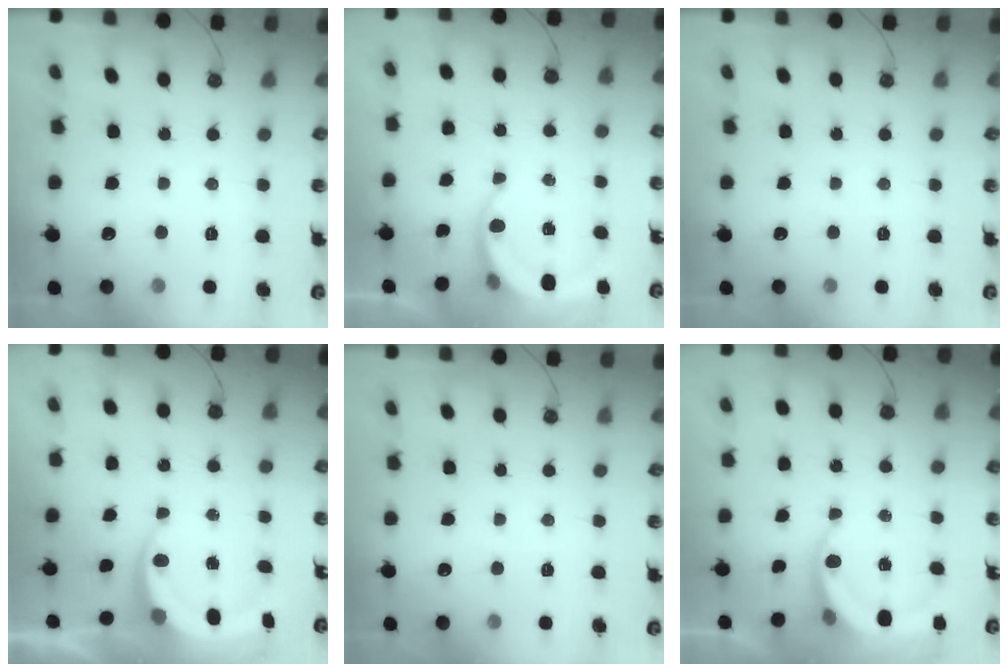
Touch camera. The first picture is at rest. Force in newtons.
{"total": 6.7, "press": 6.7, "slide": 0.8}
{"total": 0.0}
{"total": 7.2, "press": 7.0, "slide": 1.8}
{"total": 0.0}
{"total": 5.9, "press": 5.8, "slide": 0.6}